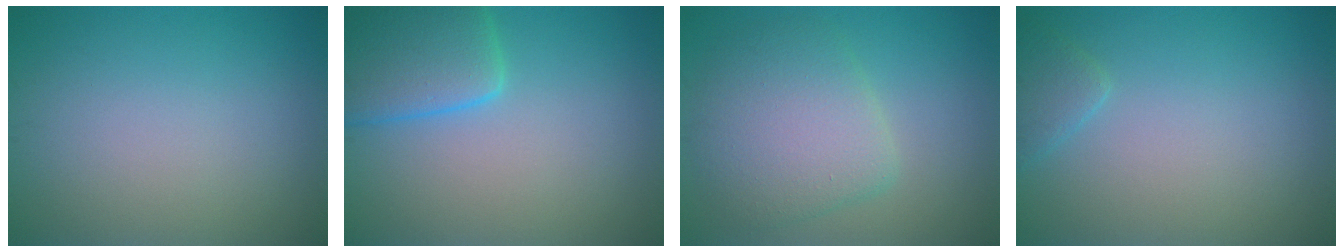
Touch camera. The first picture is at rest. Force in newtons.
{"total": 5.6, "press": 5.6, "slide": 0.4}
{"total": 5.6, "press": 5.6, "slide": 0.3}
{"total": 1.5, "press": 1.5, "slide": 0.1}